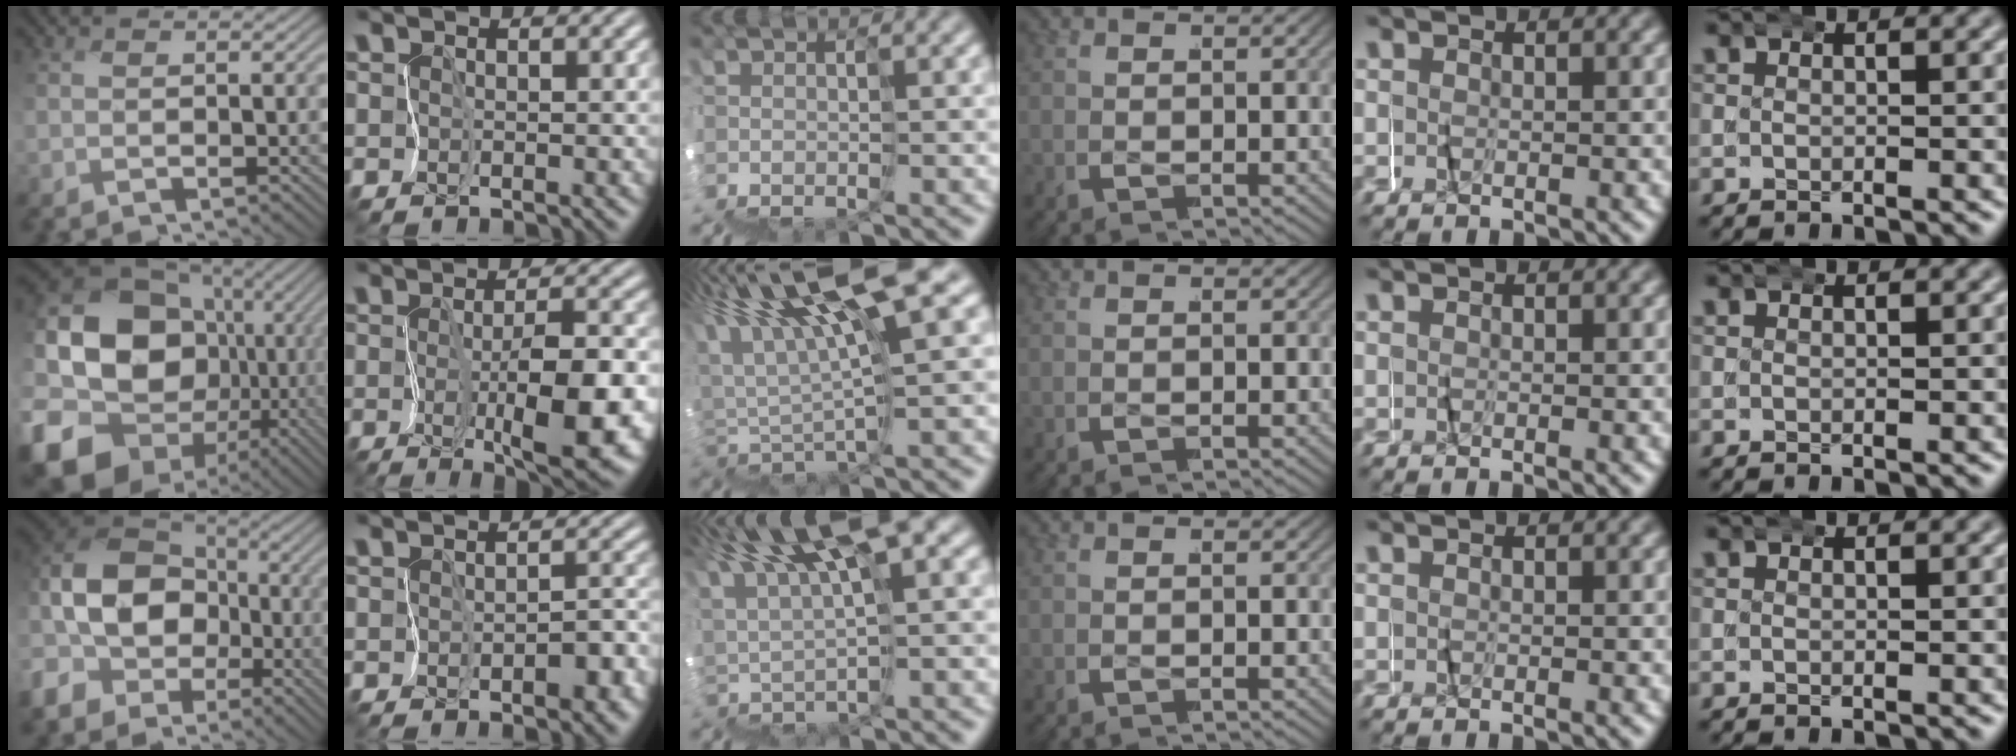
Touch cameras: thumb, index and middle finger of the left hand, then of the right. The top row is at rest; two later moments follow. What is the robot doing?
{"motion": "wrap", "object": "masking tape"}